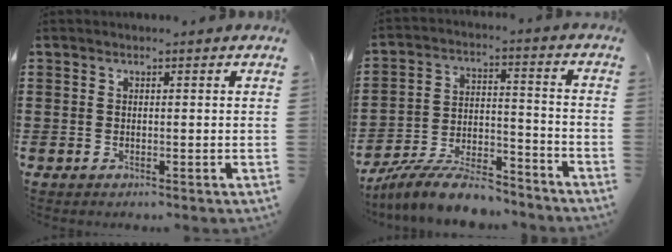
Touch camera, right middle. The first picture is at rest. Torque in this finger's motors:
{"motor_torque": [1.27, 0.06, 0.80, 0.21]}